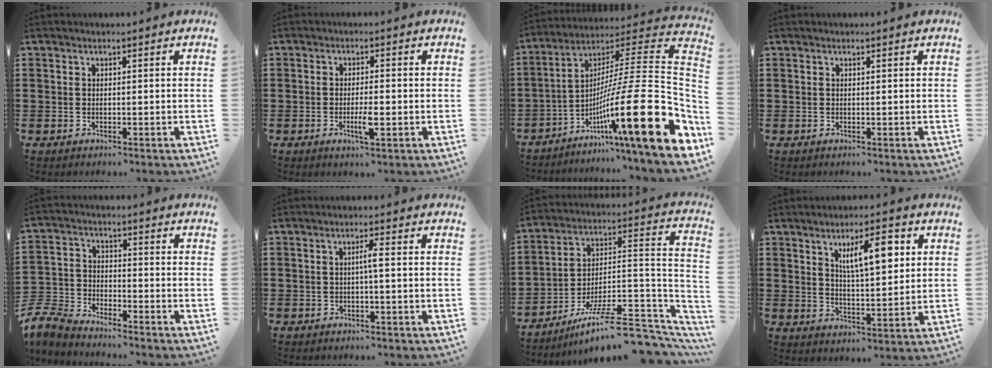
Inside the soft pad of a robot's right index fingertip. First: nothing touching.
{"total": 3.4, "force": [-1.2, 0.6, 3.1], "torque": [-0.059, -0.001, -0.023]}
{"total": 22.6, "force": [-8.1, 3.1, 20.8], "torque": [-0.355, -0.018, -0.145]}
{"total": 0.0}
{"total": 5.7, "force": [-5.6, 1.0, 0.8], "torque": [-0.048, -0.005, -0.120]}
{"total": 2.2, "force": [-0.2, 0.0, 2.2], "torque": [-0.042, 0.000, -0.007]}
{"total": 11.1, "force": [-8.3, 2.4, 6.9], "torque": [-0.108, 0.021, -0.153]}
{"total": 8.2, "force": [3.2, 2.7, 7.0], "torque": [-0.119, 0.000, 0.047]}